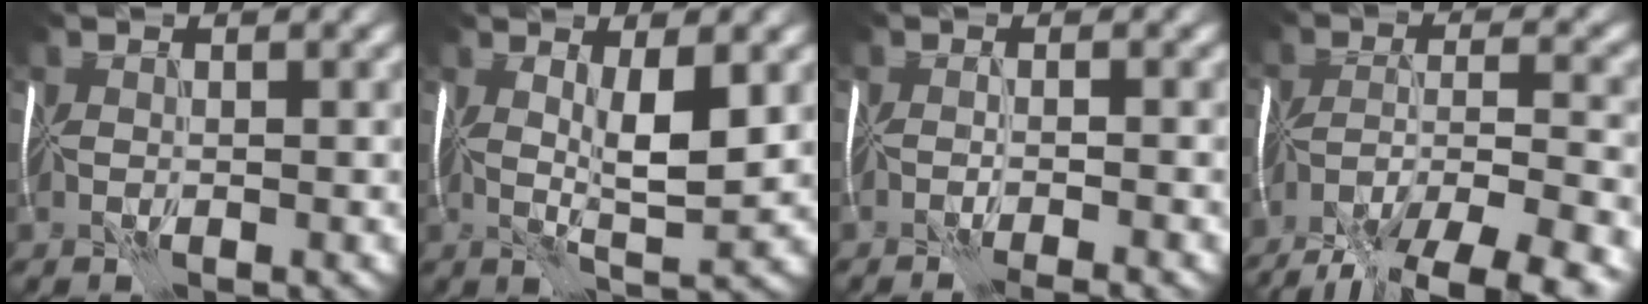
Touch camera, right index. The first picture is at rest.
{"total": 4.6, "force": [1.0, 1.0, 4.3], "torque": [-0.079, -0.005, 0.019]}
{"total": 2.9, "force": [-2.2, 0.4, 1.8], "torque": [-0.018, 0.001, -0.033]}
{"total": 12.4, "force": [-9.6, 3.8, 6.8], "torque": [-0.115, -0.016, -0.138]}